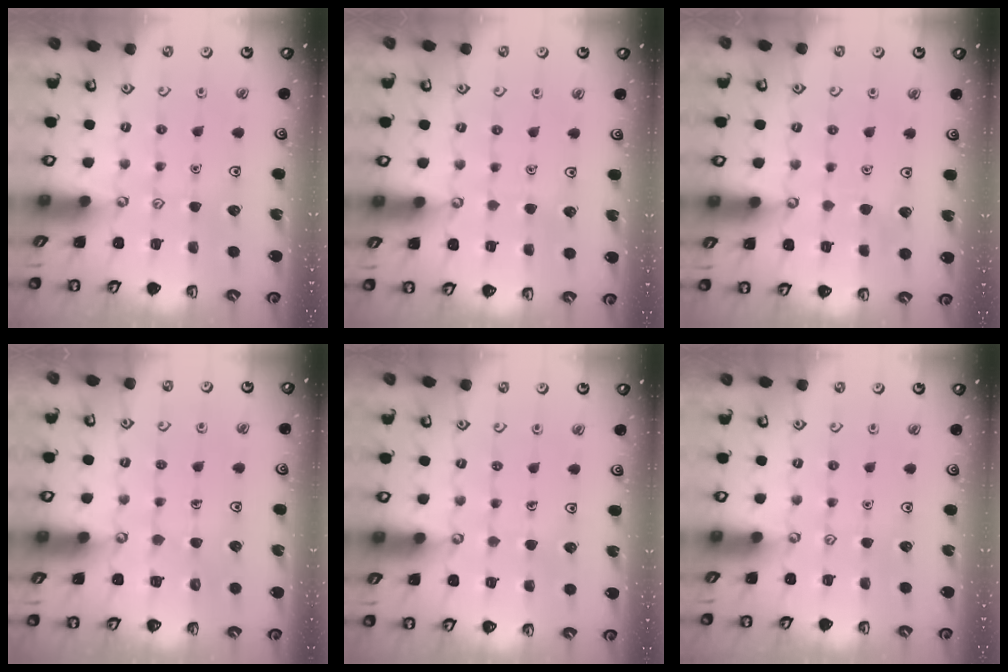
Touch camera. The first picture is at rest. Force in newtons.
{"total": 1.5, "press": 1.5, "slide": 0.2}
{"total": 3.2, "press": 3.2, "slide": 0.4}
{"total": 3.8, "press": 3.8, "slide": 0.4}
{"total": 2.6, "press": 2.6, "slide": 0.2}
{"total": 0.0}